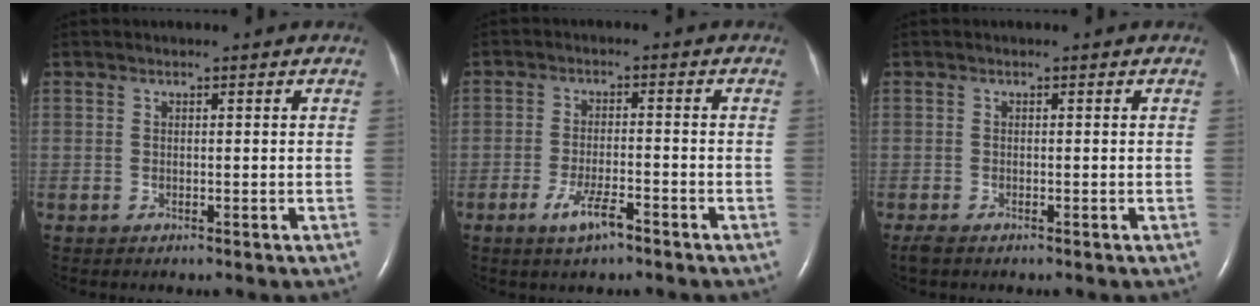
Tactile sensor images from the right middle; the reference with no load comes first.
{"total": 4.6, "force": [-3.0, 0.9, 3.5], "torque": [-0.074, -0.004, -0.053]}
{"total": 1.5, "force": [-1.1, 0.5, 0.8], "torque": [-0.023, -0.005, -0.020]}